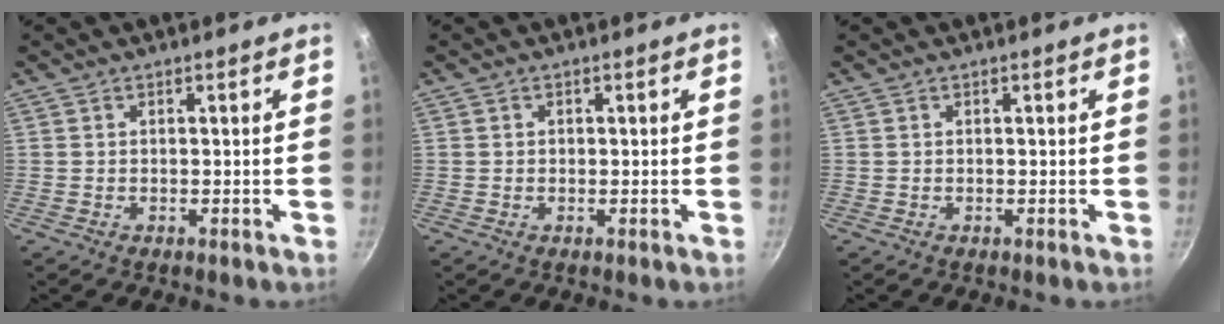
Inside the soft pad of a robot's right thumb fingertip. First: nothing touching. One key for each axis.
{"total": 0.6, "fx": 0.0, "fy": 0.6, "fz": 0.1, "tx": 0.001, "ty": 0.003, "tz": 0.001}
{"total": 0.0}